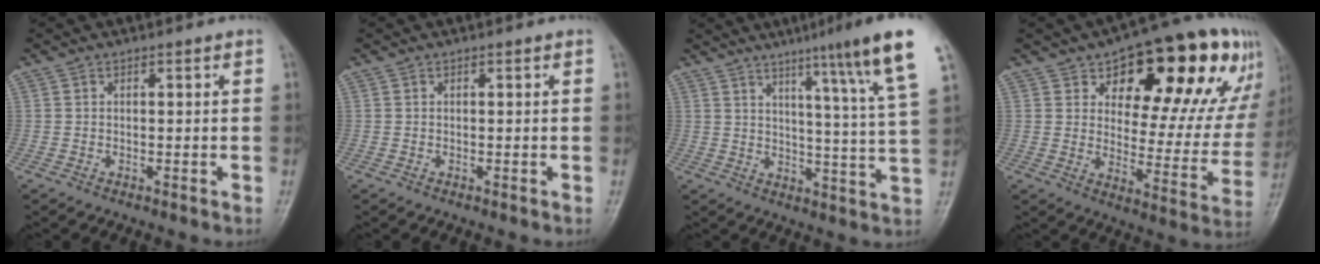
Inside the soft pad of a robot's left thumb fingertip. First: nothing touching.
{"total": 0.0}
{"total": 15.7, "force": [9.4, -0.3, 12.5], "torque": [-0.172, -0.042, 0.119]}
{"total": 23.9, "force": [12.2, 11.6, 16.9], "torque": [-0.169, -0.017, 0.174]}